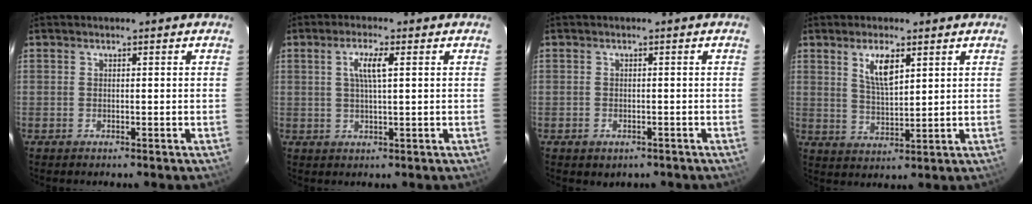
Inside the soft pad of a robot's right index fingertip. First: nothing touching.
{"total": 4.2, "force": [1.2, 0.6, 4.0], "torque": [-0.077, 0.002, 0.021]}
{"total": 2.3, "force": [-1.1, 1.8, 0.9], "torque": [-0.020, -0.002, -0.009]}
{"total": 6.3, "force": [3.1, 2.1, 5.0], "torque": [-0.090, -0.001, 0.063]}